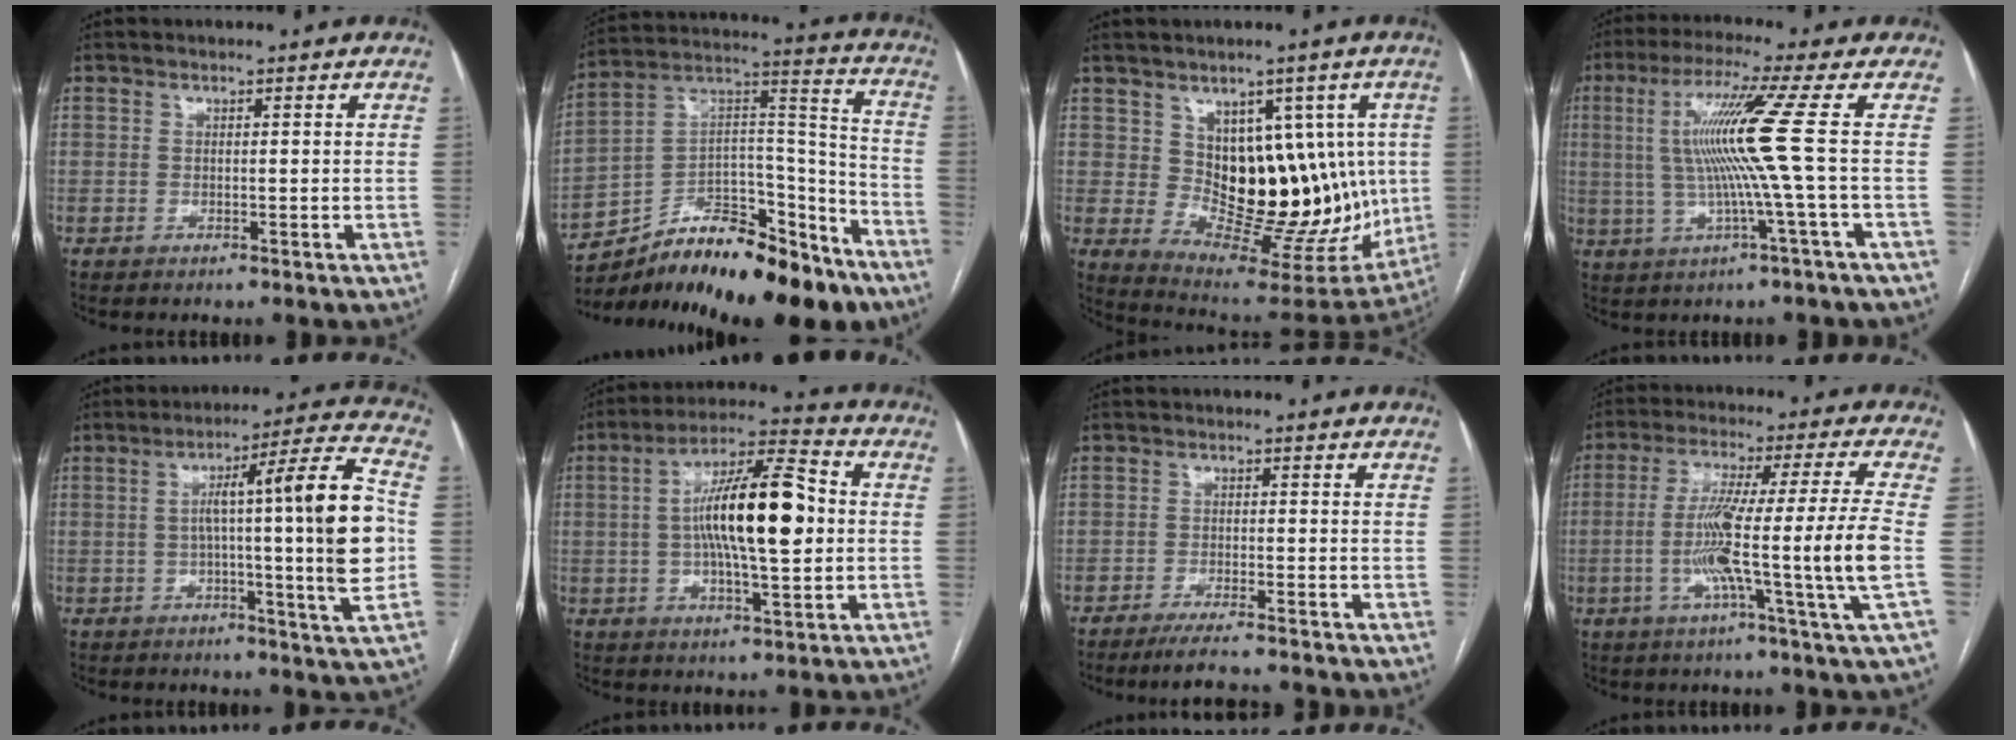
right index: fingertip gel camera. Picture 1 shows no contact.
{"total": 23.4, "force": [-17.4, 8.2, 13.2], "torque": [-0.185, 0.042, -0.278]}
{"total": 16.3, "force": [1.8, 9.4, 13.2], "torque": [-0.151, 0.009, 0.054]}
{"total": 10.6, "force": [0.7, -2.6, 10.3], "torque": [-0.201, 0.010, 0.018]}
{"total": 17.6, "force": [-0.6, -0.8, 17.6], "torque": [-0.265, 0.008, -0.019]}
{"total": 15.3, "force": [0.5, 3.1, 15.0], "torque": [-0.267, 0.021, 0.004]}
{"total": 5.9, "force": [-5.4, -0.1, 2.4], "torque": [-0.033, -0.016, -0.088]}
{"total": 16.0, "force": [-3.3, -2.4, 15.5], "torque": [-0.275, -0.011, -0.065]}